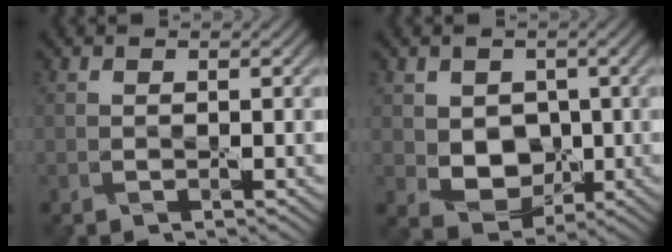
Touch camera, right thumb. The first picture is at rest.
{"total": 5.9, "force": [0.3, 4.8, 3.5], "torque": [-0.082, -0.013, 0.008]}